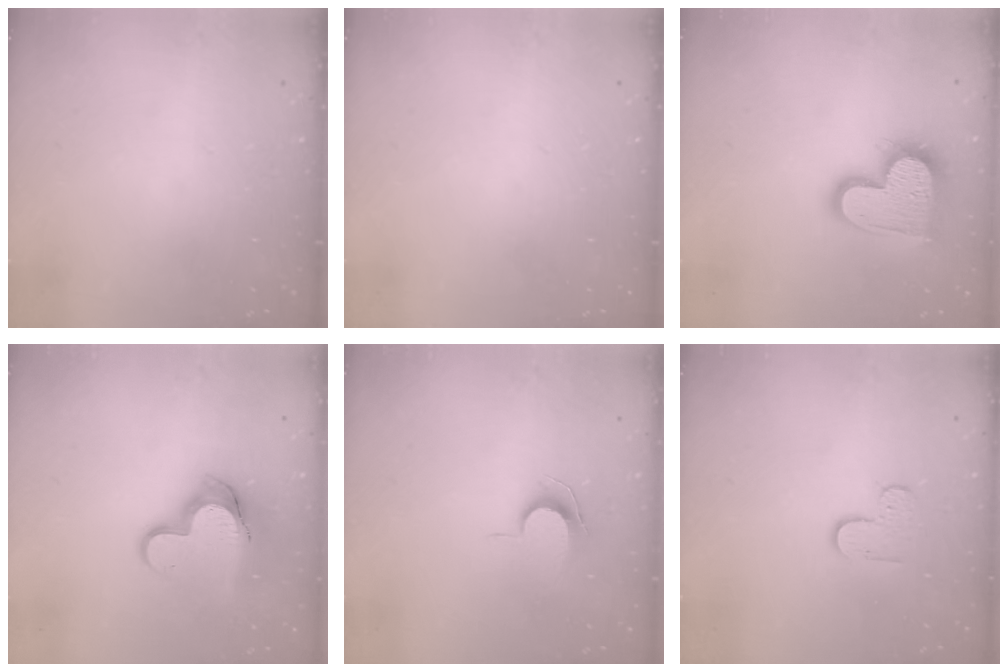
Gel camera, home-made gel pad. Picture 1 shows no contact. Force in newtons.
{"total": 0.0}
{"total": 16.7, "press": 16.7, "slide": 1.0}
{"total": 13.7, "press": 13.7, "slide": 1.3}
{"total": 6.9, "press": 6.8, "slide": 0.7}
{"total": 3.7, "press": 3.7, "slide": 0.4}